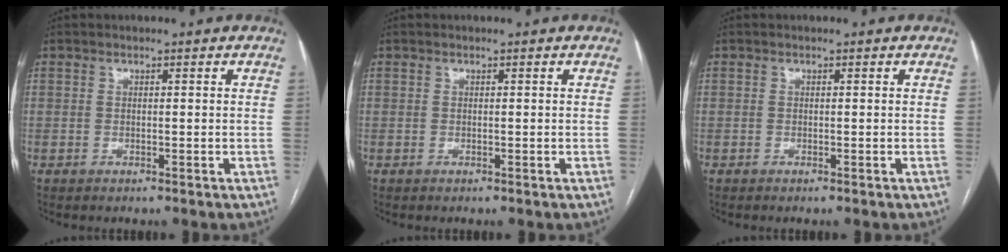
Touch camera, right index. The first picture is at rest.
{"total": 0.0}
{"total": 0.0}